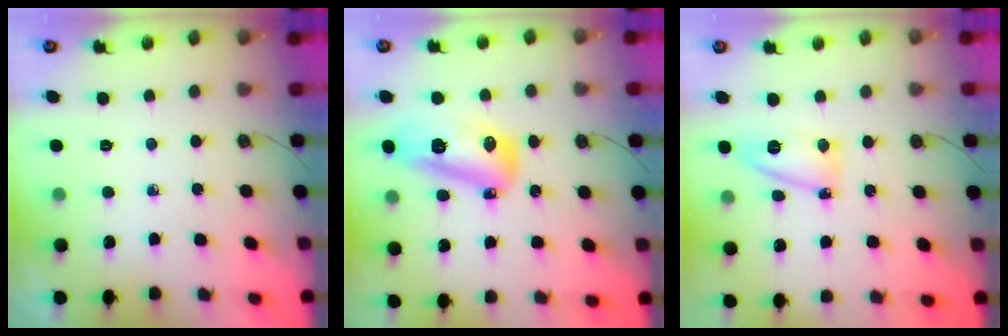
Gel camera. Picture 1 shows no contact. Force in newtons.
{"total": 13.4, "press": 13.4, "slide": 1.2}
{"total": 8.1, "press": 8.1, "slide": 0.6}